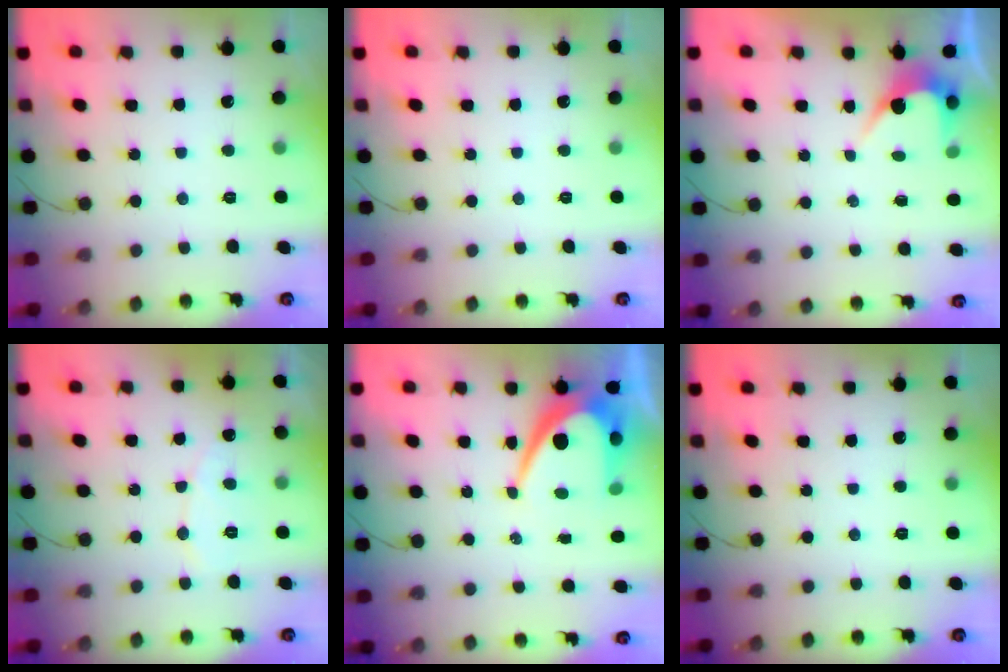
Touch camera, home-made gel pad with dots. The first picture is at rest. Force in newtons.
{"total": 0.0}
{"total": 3.4, "press": 3.4, "slide": 0.3}
{"total": 5.4, "press": 5.4, "slide": 0.4}
{"total": 11.5, "press": 11.4, "slide": 0.9}
{"total": 0.0}